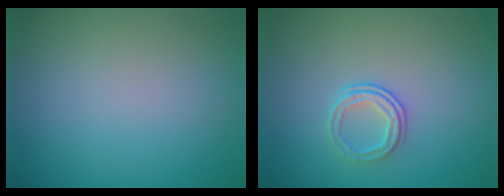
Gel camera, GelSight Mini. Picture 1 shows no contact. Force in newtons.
{"total": 2.1, "press": 1.4, "slide": 1.5}